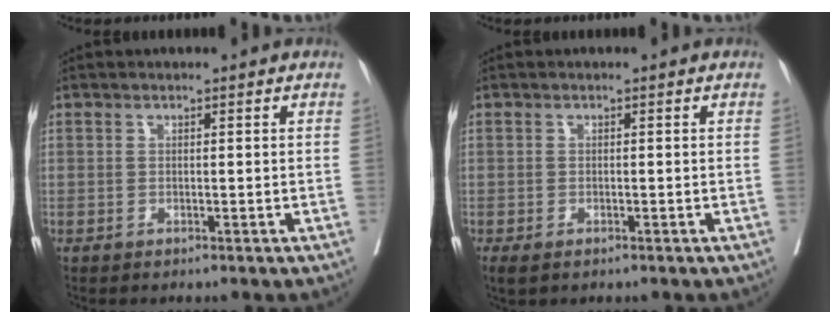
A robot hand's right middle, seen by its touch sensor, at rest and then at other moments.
{"total": 3.8, "force": [-2.5, 1.8, 2.4], "torque": [-0.048, -0.014, -0.038]}